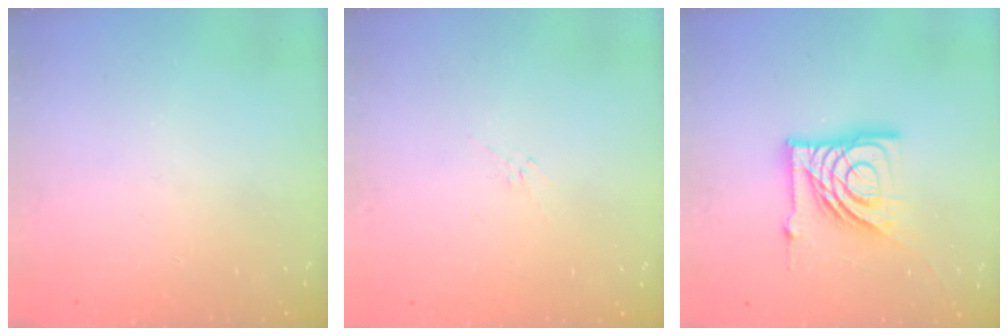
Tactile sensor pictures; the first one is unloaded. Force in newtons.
{"total": 2.1, "press": 2.0, "slide": 0.6}
{"total": 16.2, "press": 16.2, "slide": 1.7}